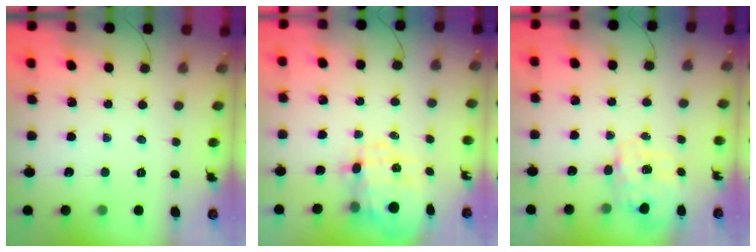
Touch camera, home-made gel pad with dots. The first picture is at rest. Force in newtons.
{"total": 7.5, "press": 7.2, "slide": 1.9}
{"total": 4.0, "press": 3.9, "slide": 0.9}